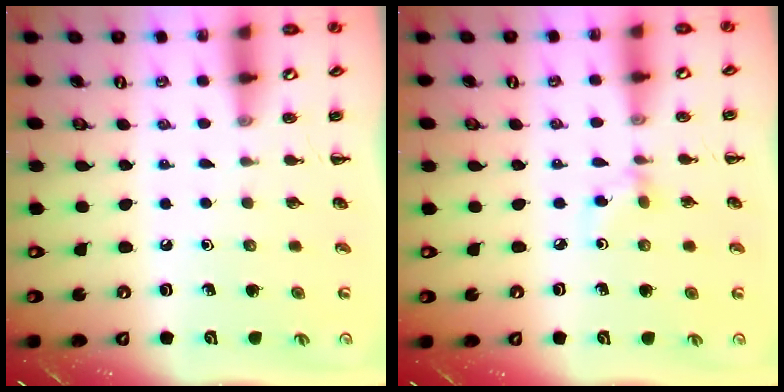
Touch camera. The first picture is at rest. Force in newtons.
{"total": 3.0, "press": 2.8, "slide": 0.9}